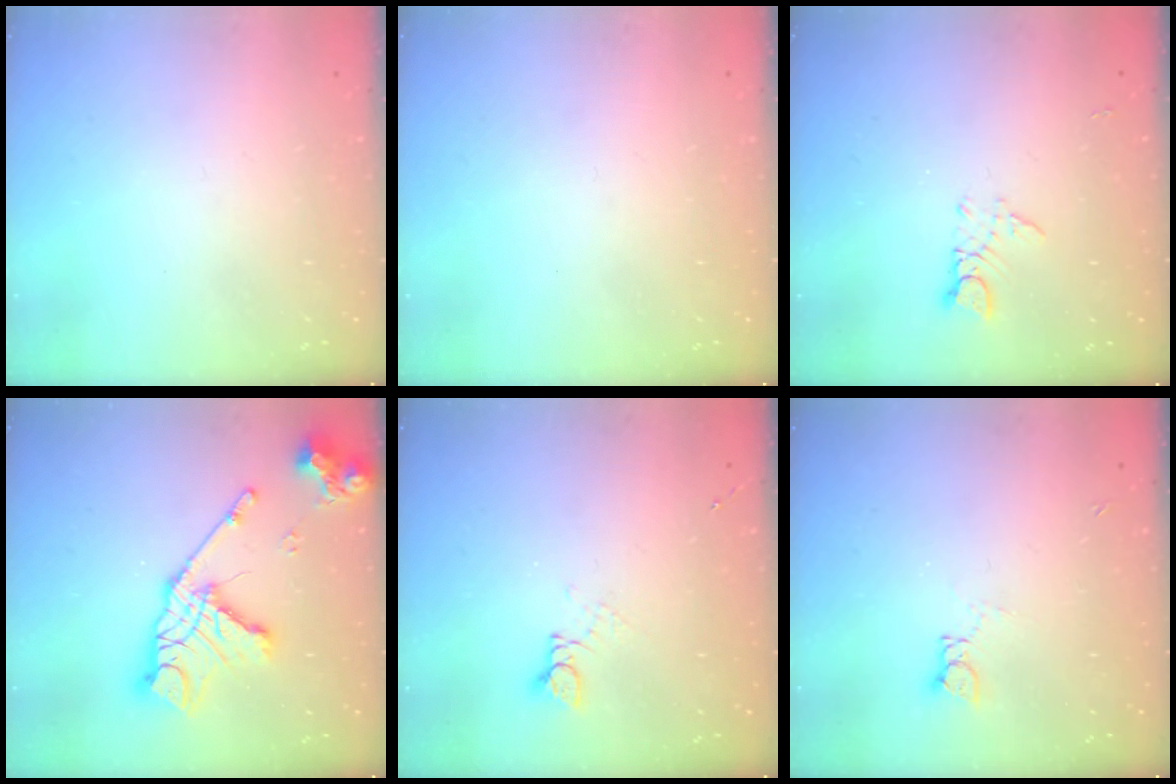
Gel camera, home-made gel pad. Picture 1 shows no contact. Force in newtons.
{"total": 0.0}
{"total": 3.0, "press": 3.0, "slide": 0.4}
{"total": 18.0, "press": 17.8, "slide": 2.0}
{"total": 2.5, "press": 2.5, "slide": 0.2}
{"total": 3.1, "press": 3.1, "slide": 0.3}